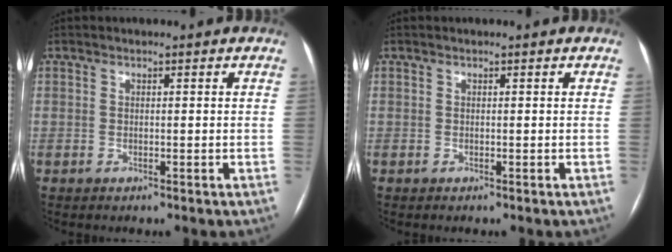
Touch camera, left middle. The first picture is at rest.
{"total": 0.0}